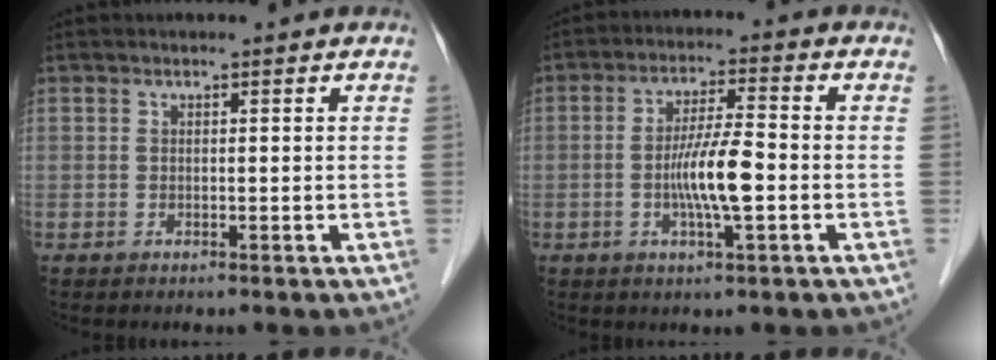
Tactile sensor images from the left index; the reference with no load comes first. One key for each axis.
{"total": 7.3, "fx": -1.6, "fy": 0.5, "fz": 7.1, "tx": -0.138, "ty": -0.005, "tz": -0.033}